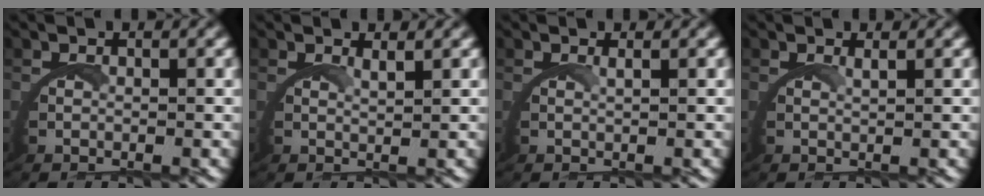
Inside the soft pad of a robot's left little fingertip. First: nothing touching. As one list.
[{"total": 1.6, "force": [1.4, -0.8, 0.4], "torque": [-0.013, -0.004, 0.024]}, {"total": 0.8, "force": [0.5, -0.4, 0.6], "torque": [-0.013, 0.001, 0.008]}, {"total": 1.1, "force": [0.8, -0.5, 0.5], "torque": [-0.014, -0.002, 0.014]}]